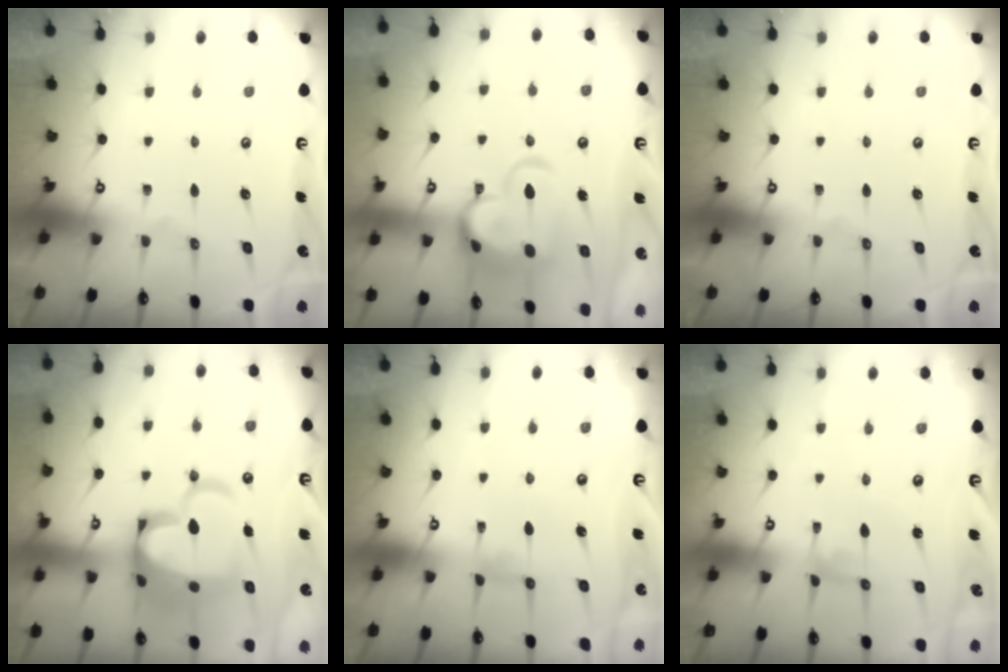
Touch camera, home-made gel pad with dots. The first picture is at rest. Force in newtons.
{"total": 10.4, "press": 10.2, "slide": 2.0}
{"total": 0.0}
{"total": 15.9, "press": 15.8, "slide": 1.8}
{"total": 0.9, "press": 0.5, "slide": 0.7}
{"total": 2.8, "press": 2.8, "slide": 0.1}